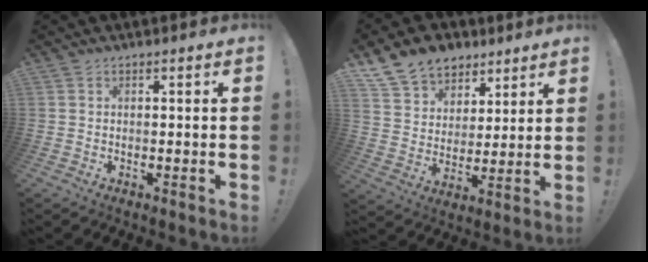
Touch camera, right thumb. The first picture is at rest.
{"total": 13.4, "force": [8.9, 9.2, 3.8], "torque": [-0.063, -0.059, 0.176]}